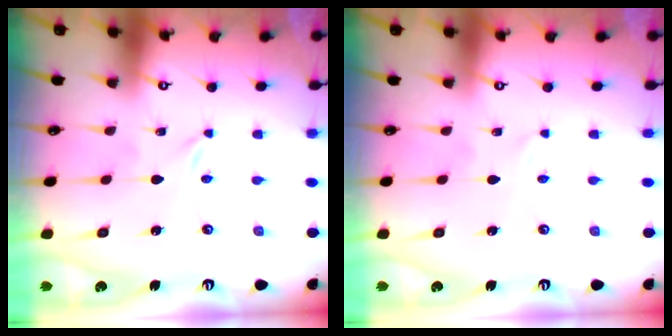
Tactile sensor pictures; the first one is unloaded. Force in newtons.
{"total": 1.6, "press": 1.6, "slide": 0.2}